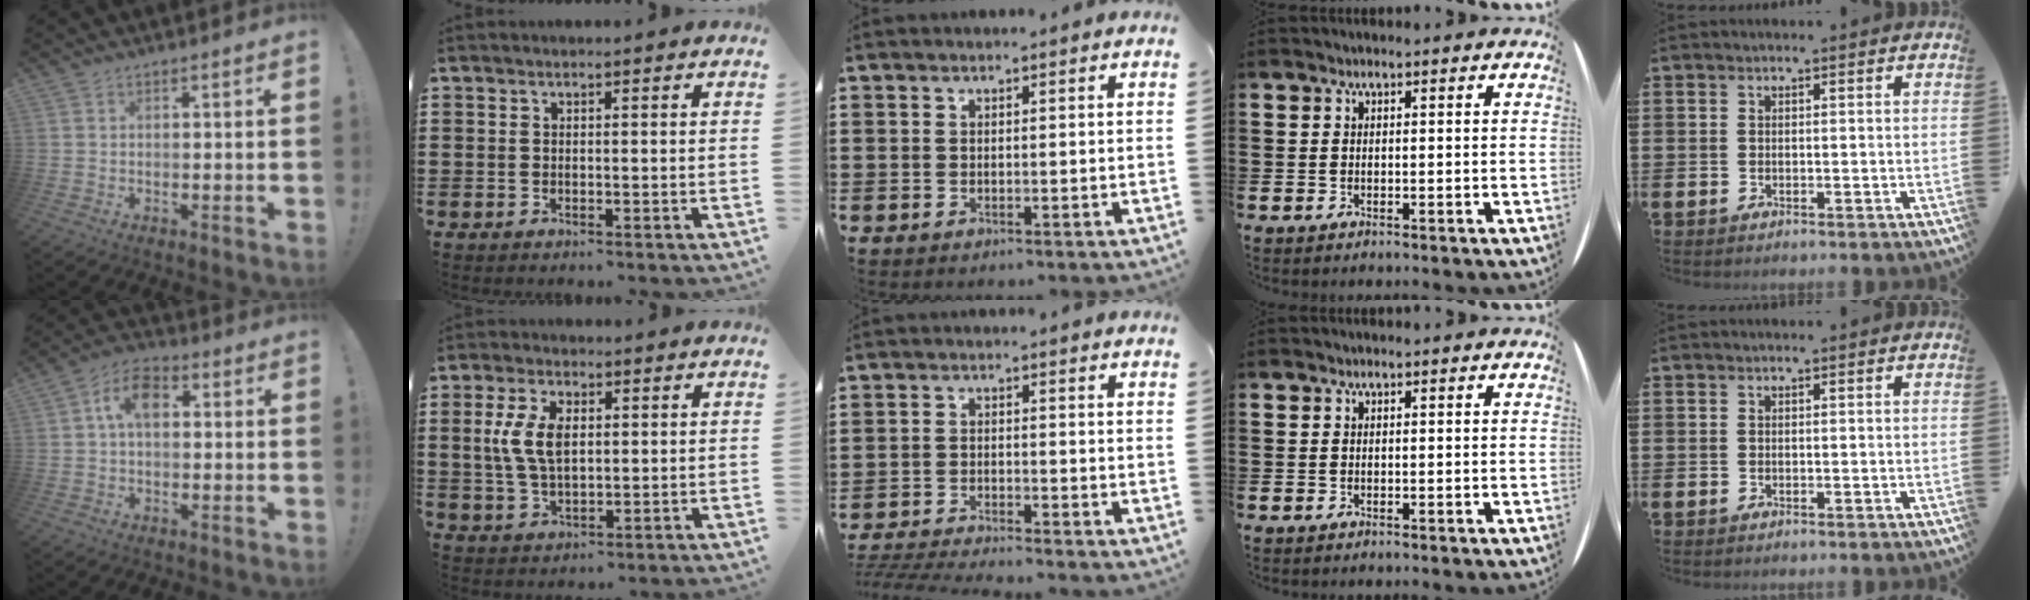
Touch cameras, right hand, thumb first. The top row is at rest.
{"thumb": {"total": 8.7, "force": [1.6, 5.4, 6.6], "torque": [-0.115, 0.012, 0.029]}, "index": {"total": 6.9, "force": [1.1, 3.6, 5.8], "torque": [-0.132, 0.009, 0.014]}, "middle": {"total": 3.3, "force": [-3.3, -0.2, 0.6], "torque": [-0.026, -0.008, -0.073]}}